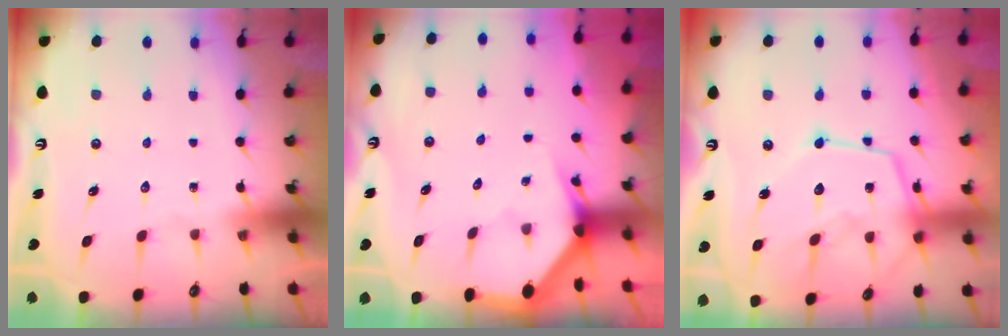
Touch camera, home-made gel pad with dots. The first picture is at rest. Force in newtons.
{"total": 2.7, "press": 2.7, "slide": 0.1}
{"total": 15.8, "press": 15.8, "slide": 1.4}